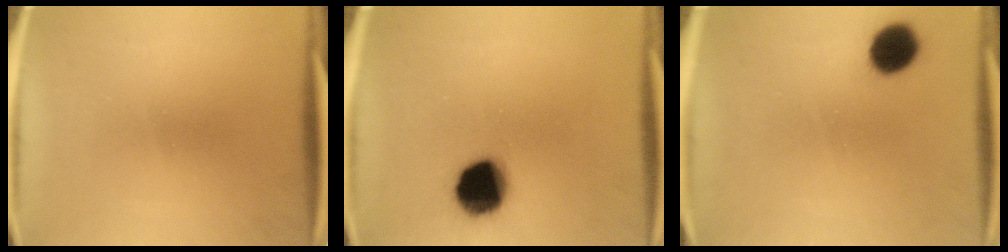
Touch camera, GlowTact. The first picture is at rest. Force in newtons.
{"total": 13.6}
{"total": 7.8}